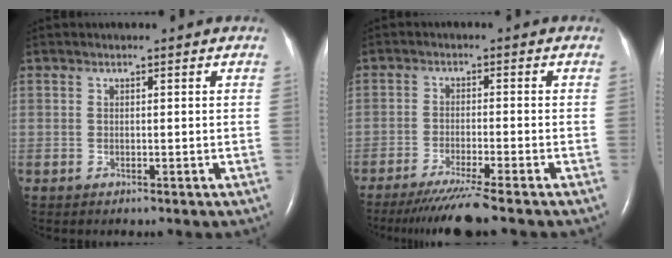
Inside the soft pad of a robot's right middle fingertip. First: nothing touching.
{"total": 7.8, "force": [-6.3, -1.5, 4.3], "torque": [-0.065, -0.029, -0.106]}